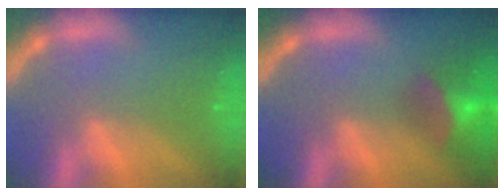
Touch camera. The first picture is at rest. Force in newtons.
{"total": 7.0}